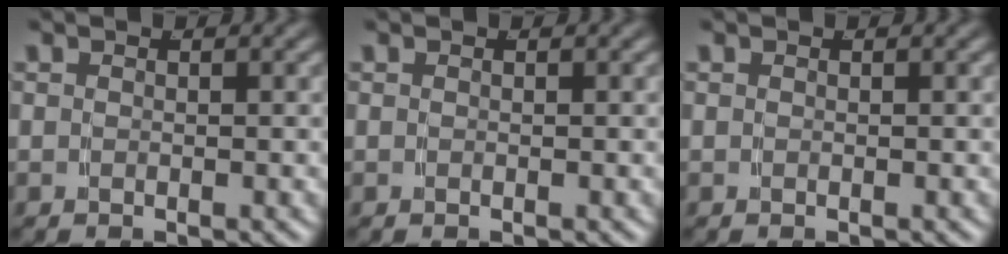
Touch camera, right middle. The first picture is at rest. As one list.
[{"total": 0.0}, {"total": 0.0}]